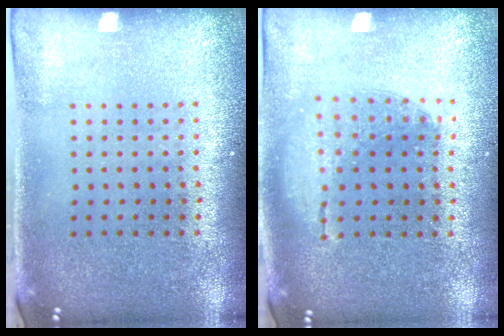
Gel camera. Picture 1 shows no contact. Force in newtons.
{"total": 1.3, "press": 1.1, "slide": 0.6}